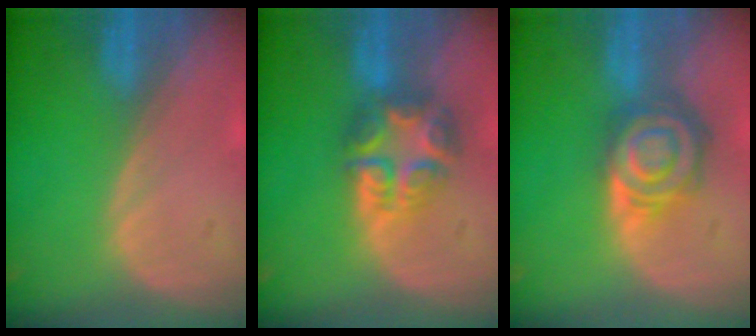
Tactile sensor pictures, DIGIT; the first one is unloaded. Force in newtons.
{"total": 7.6, "press": 6.7, "slide": 3.6}
{"total": 8.0, "press": 7.1, "slide": 3.6}